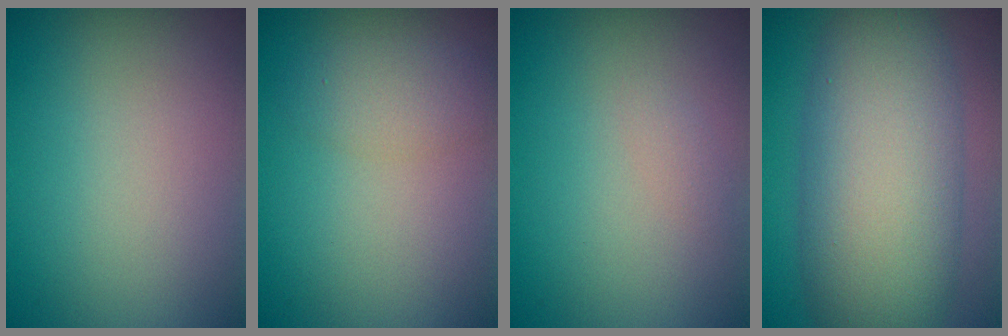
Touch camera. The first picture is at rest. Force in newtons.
{"total": 2.1, "press": 2.1, "slide": 0.1}
{"total": 0.6, "press": 0.6, "slide": 0.0}
{"total": 10.9, "press": 10.9, "slide": 0.1}